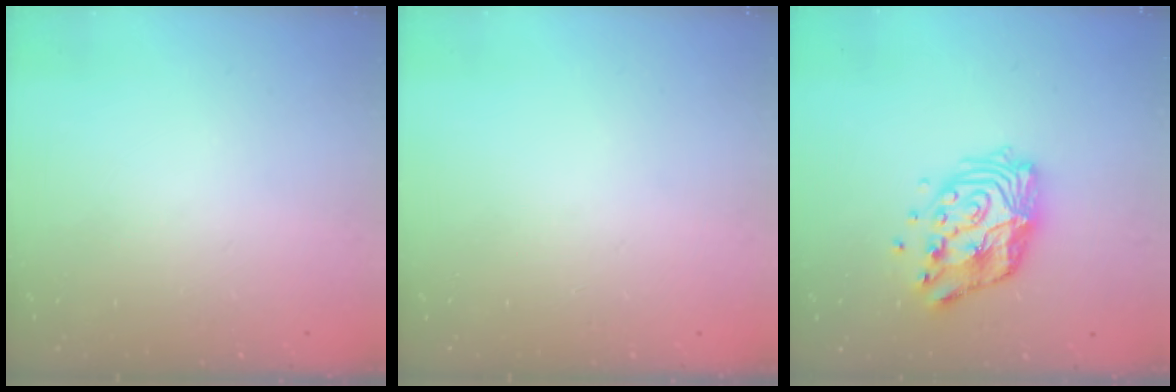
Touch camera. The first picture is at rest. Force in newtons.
{"total": 0.0}
{"total": 13.3, "press": 13.2, "slide": 1.1}